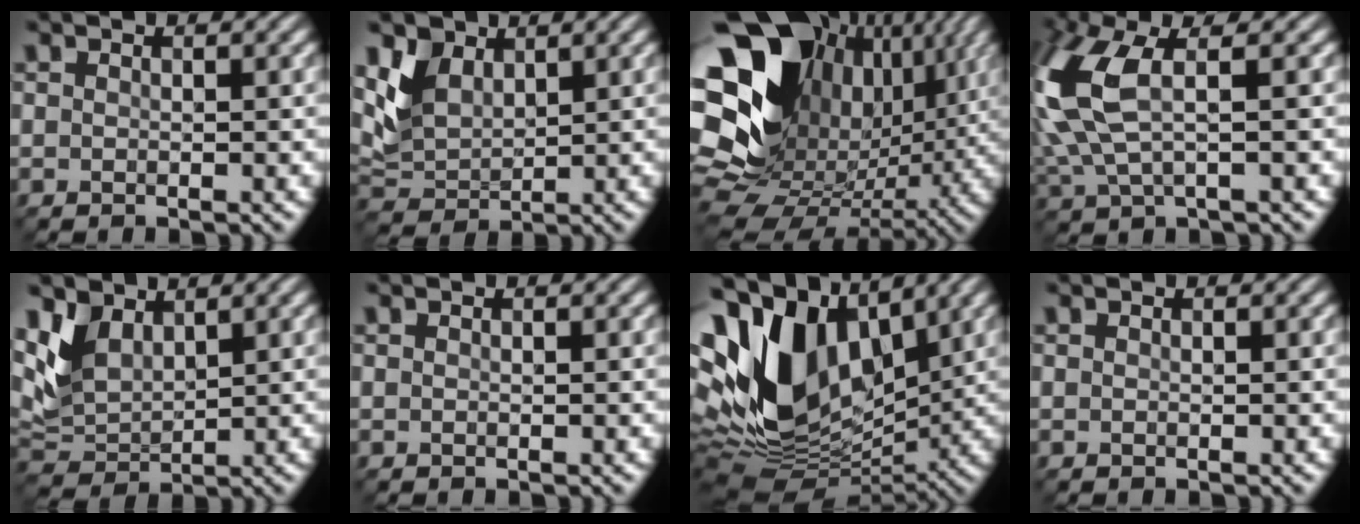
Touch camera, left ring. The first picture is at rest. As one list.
[{"total": 3.8, "force": [2.0, 2.7, 1.8], "torque": [-0.052, -0.007, 0.044]}, {"total": 21.0, "force": [3.9, 16.8, 12.1], "torque": [-0.256, 0.028, 0.065]}, {"total": 8.3, "force": [1.3, 3.8, 7.3], "torque": [-0.202, 0.009, 0.027]}, {"total": 3.9, "force": [2.3, 2.5, 2.0], "torque": [-0.057, -0.008, 0.050]}, {"total": 0.0}, {"total": 13.7, "force": [3.0, 9.0, 9.9], "torque": [-0.219, 0.010, 0.051]}, {"total": 0.0}]